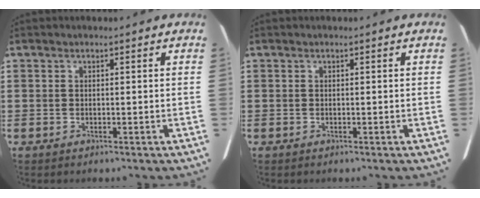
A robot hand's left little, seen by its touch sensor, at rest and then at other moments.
{"total": 0.0}